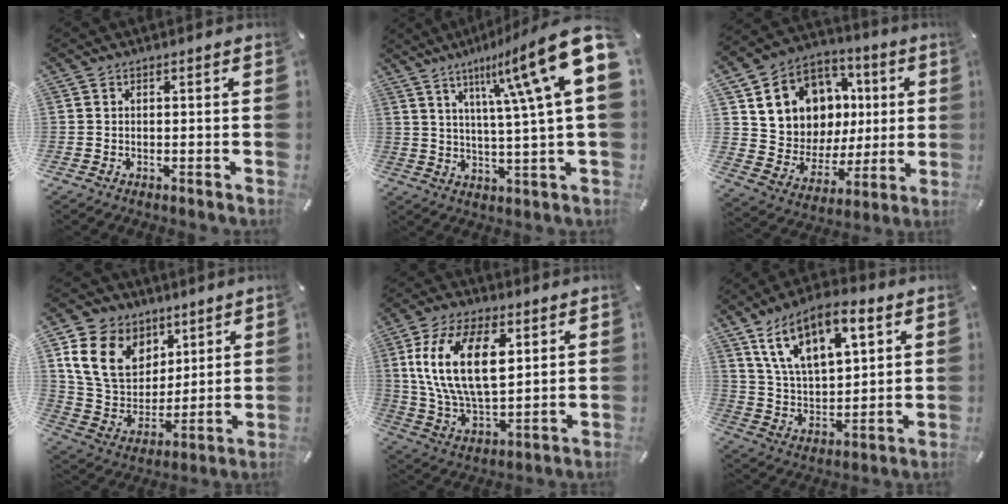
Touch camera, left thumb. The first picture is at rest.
{"total": 17.7, "force": [7.8, 1.9, 15.8], "torque": [-0.256, -0.035, 0.110]}
{"total": 13.3, "force": [3.9, 12.1, 4.0], "torque": [-0.065, -0.031, 0.088]}
{"total": 17.0, "force": [6.9, 13.4, 7.8], "torque": [-0.157, -0.022, 0.137]}
{"total": 18.7, "force": [5.8, 10.3, 14.5], "torque": [-0.323, -0.004, 0.097]}
{"total": 15.7, "force": [9.4, 8.2, 9.5], "torque": [-0.187, -0.031, 0.167]}